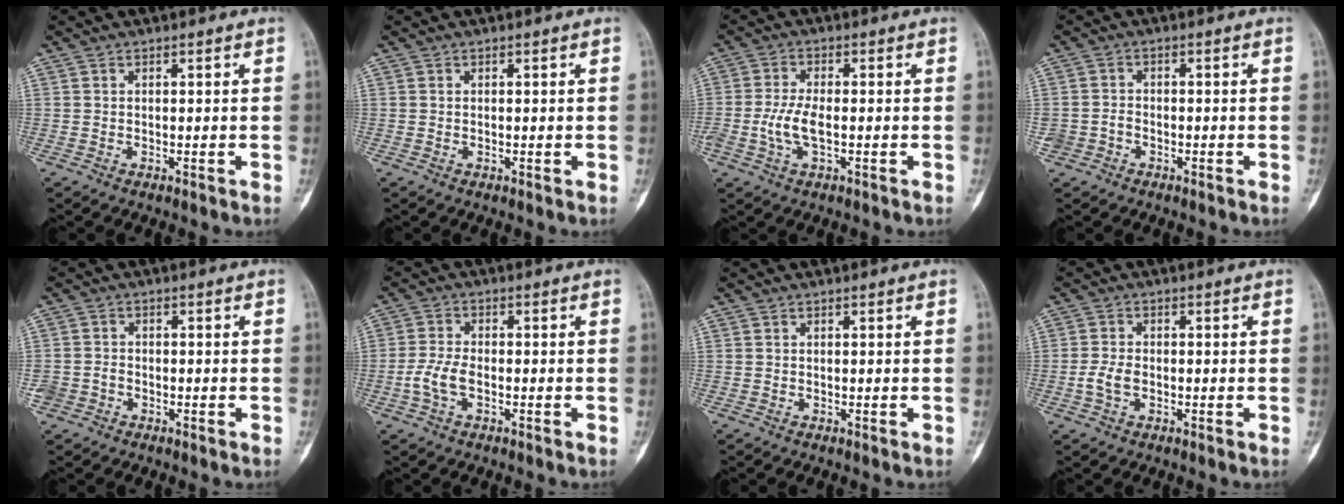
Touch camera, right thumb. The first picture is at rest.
{"total": 0.0}
{"total": 5.6, "force": [-1.1, 2.4, 4.9], "torque": [-0.113, 0.004, -0.021]}
{"total": 2.7, "force": [-1.1, 2.4, 0.7], "torque": [-0.002, 0.013, -0.023]}
{"total": 3.5, "force": [-1.5, 3.0, 1.0], "torque": [-0.012, 0.016, -0.027]}
{"total": 4.8, "force": [-1.5, 2.5, 3.9], "torque": [-0.090, 0.014, -0.031]}
{"total": 0.0}
{"total": 3.4, "force": [-0.9, 2.1, 2.5], "torque": [-0.055, 0.008, -0.019]}